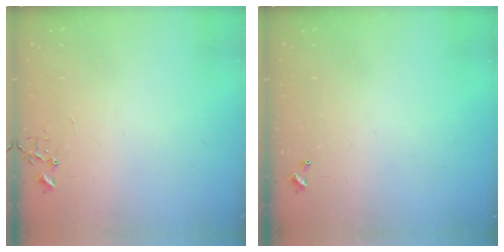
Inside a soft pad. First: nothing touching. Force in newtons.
{"total": 0.0}